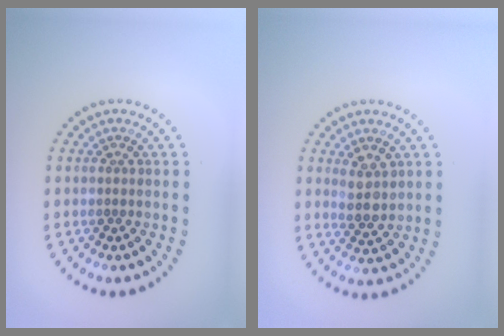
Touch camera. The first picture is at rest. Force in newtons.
{"total": 2.5, "press": 2.2, "slide": 1.0}